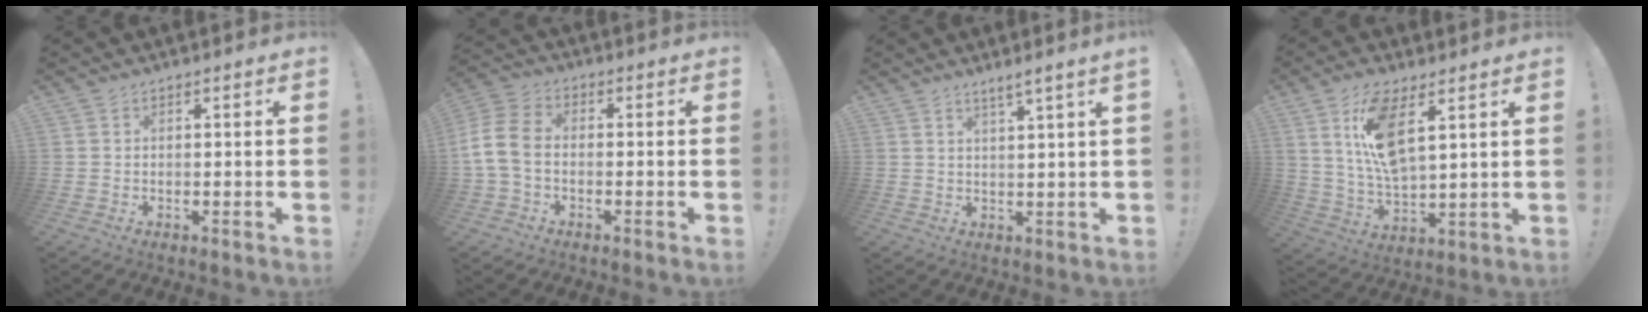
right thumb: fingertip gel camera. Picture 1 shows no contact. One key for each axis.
{"total": 9.8, "fx": -1.6, "fy": 6.7, "fz": 6.9, "tx": -0.148, "ty": 0.019, "tz": -0.025}
{"total": 3.3, "fx": 2.3, "fy": -0.9, "fz": 2.2, "tx": -0.037, "ty": -0.013, "tz": 0.036}
{"total": 13.2, "fx": 6.4, "fy": 4.9, "fz": 10.4, "tx": -0.201, "ty": -0.024, "tz": 0.112}